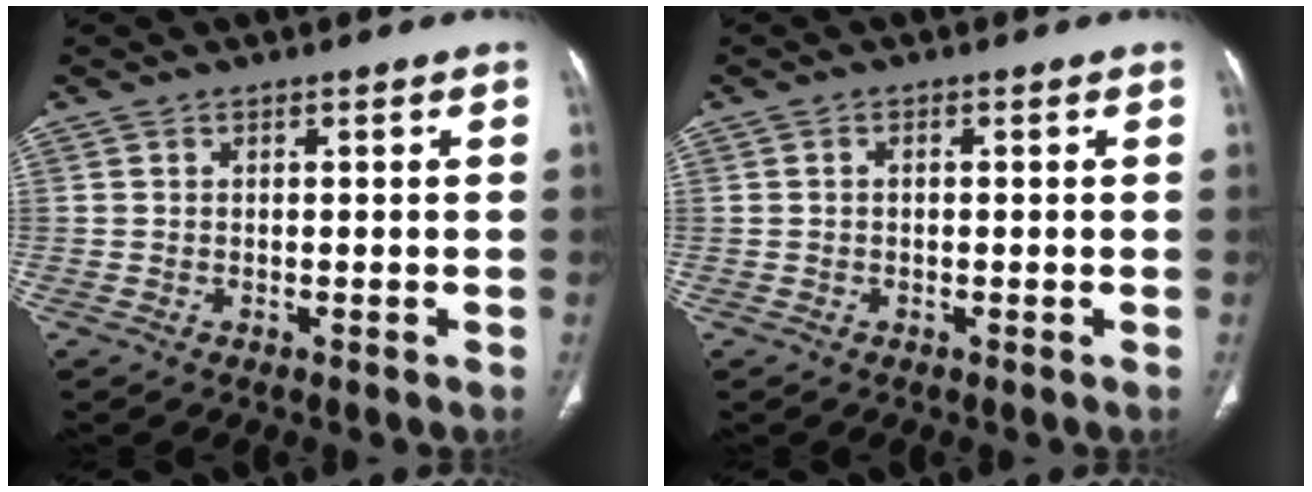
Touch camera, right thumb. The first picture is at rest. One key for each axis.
{"total": 0.8, "fx": 0.0, "fy": 0.5, "fz": 0.6, "tx": -0.012, "ty": 0.002, "tz": -0.001}